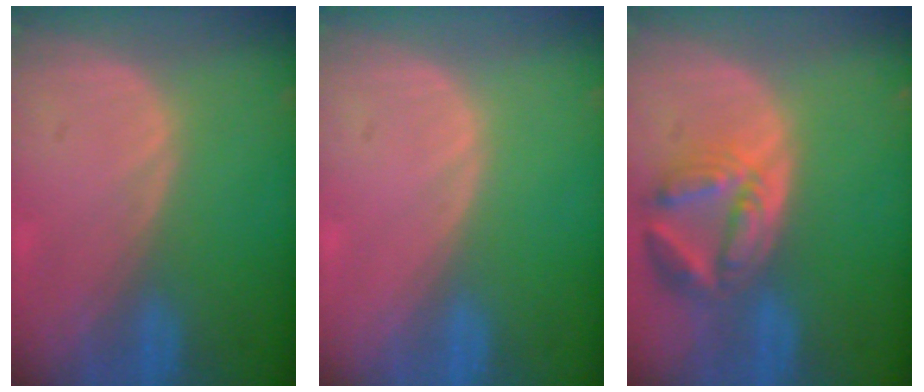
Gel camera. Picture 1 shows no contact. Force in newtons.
{"total": 0.0}
{"total": 8.1, "press": 7.2, "slide": 3.7}